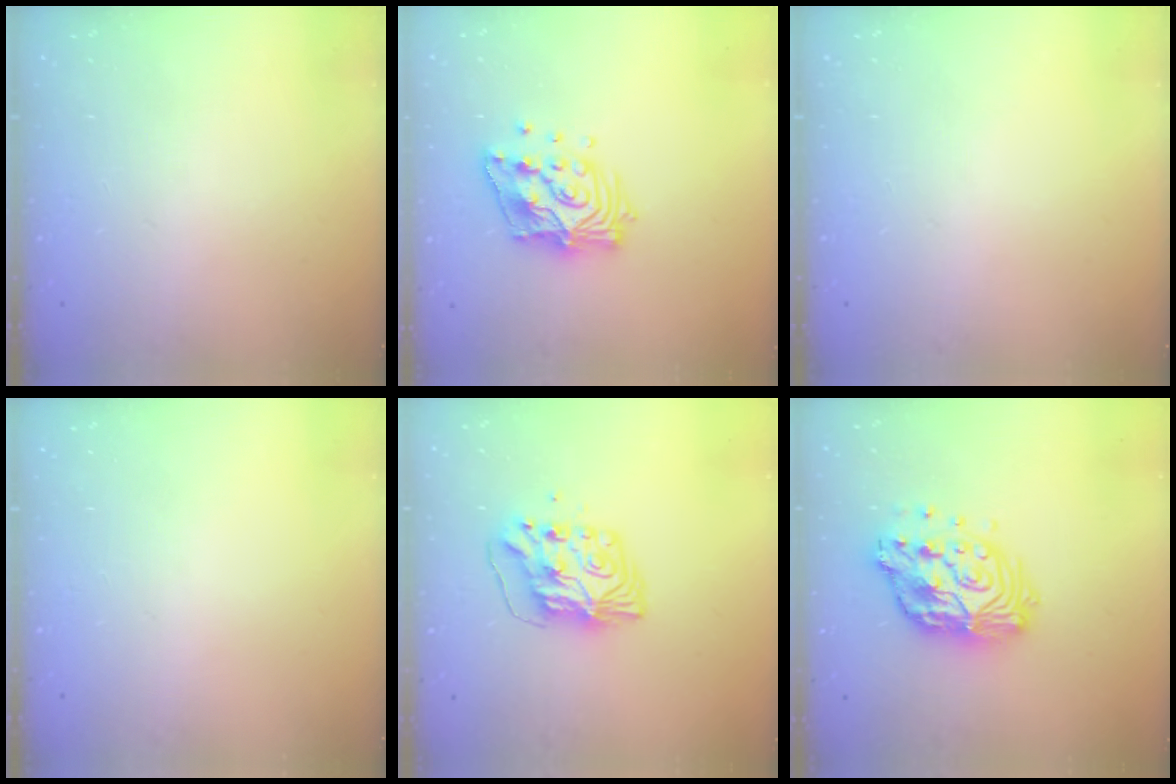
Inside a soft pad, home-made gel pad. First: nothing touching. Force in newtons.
{"total": 13.9, "press": 13.8, "slide": 1.5}
{"total": 0.0}
{"total": 0.0}
{"total": 8.6, "press": 8.5, "slide": 1.1}
{"total": 15.5, "press": 15.5, "slide": 1.3}